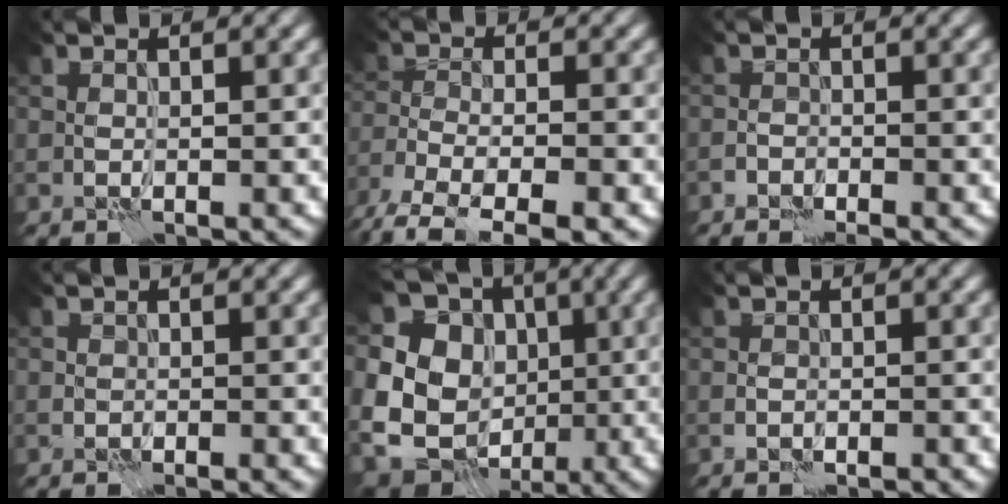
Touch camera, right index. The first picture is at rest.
{"total": 6.4, "force": [-4.4, 2.4, 3.9], "torque": [-0.072, -0.008, -0.081]}
{"total": 1.9, "force": [-1.9, 0.2, 0.0], "torque": [-0.006, 0.007, -0.031]}
{"total": 0.9, "force": [-0.9, 0.0, -0.2], "torque": [0.004, -0.001, -0.015]}
{"total": 13.9, "force": [0.0, 12.6, 5.9], "torque": [-0.143, 0.018, -0.010]}
{"total": 1.3, "force": [-1.3, 0.1, -0.1], "torque": [0.003, 0.004, -0.021]}